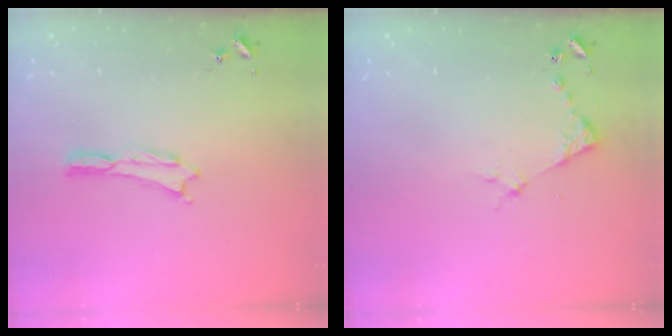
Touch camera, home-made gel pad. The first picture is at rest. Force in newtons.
{"total": 3.8, "press": 3.8, "slide": 0.4}